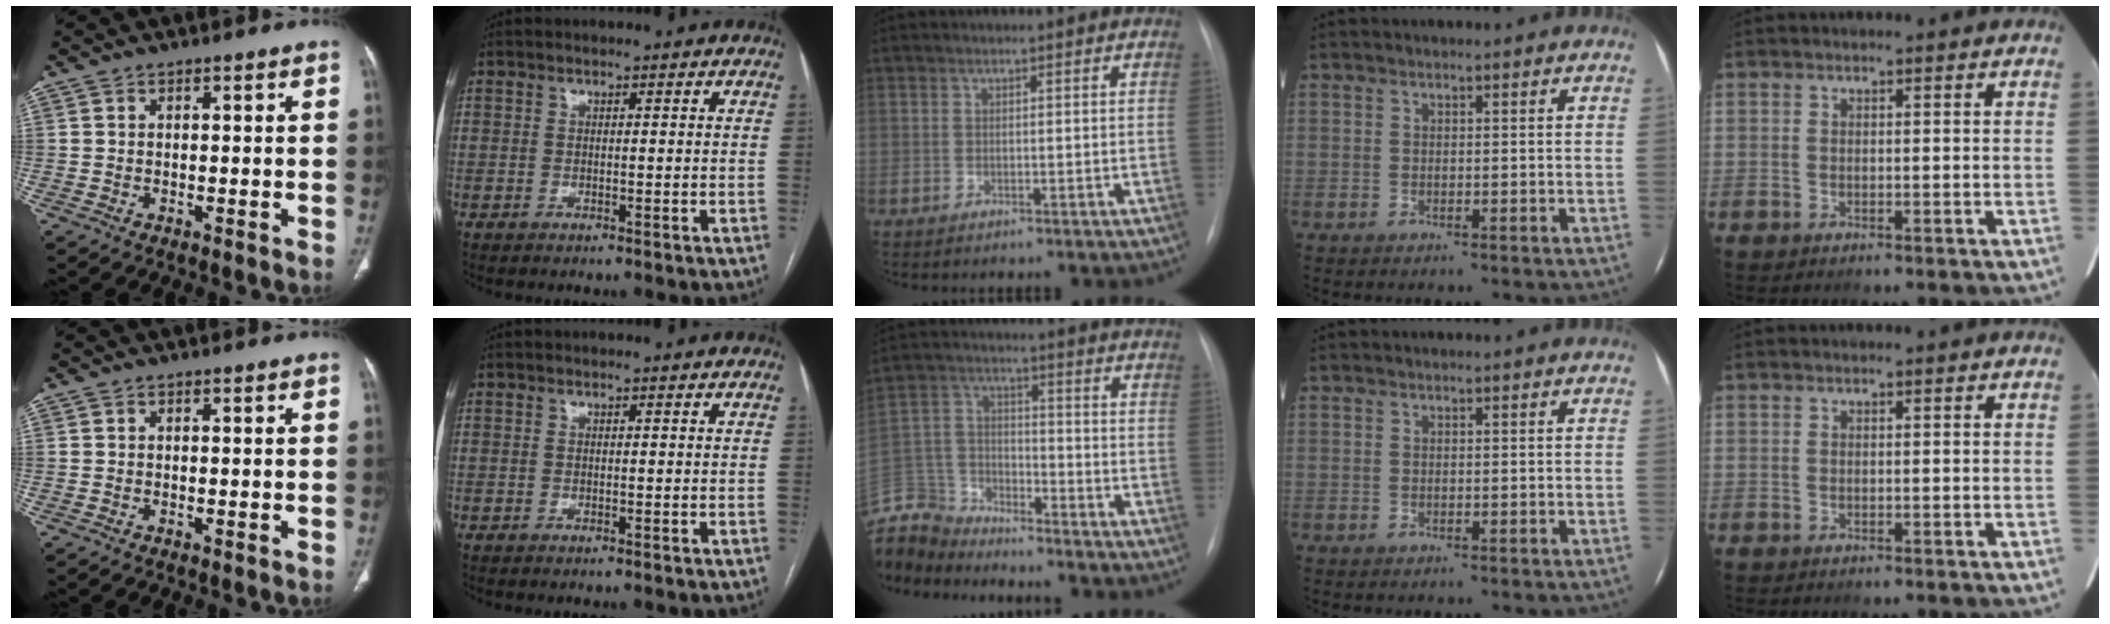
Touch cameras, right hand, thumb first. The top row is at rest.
{"middle": {"total": 12.4, "force": [-12.1, 2.1, 1.6], "torque": [-0.039, 0.019, -0.232]}}